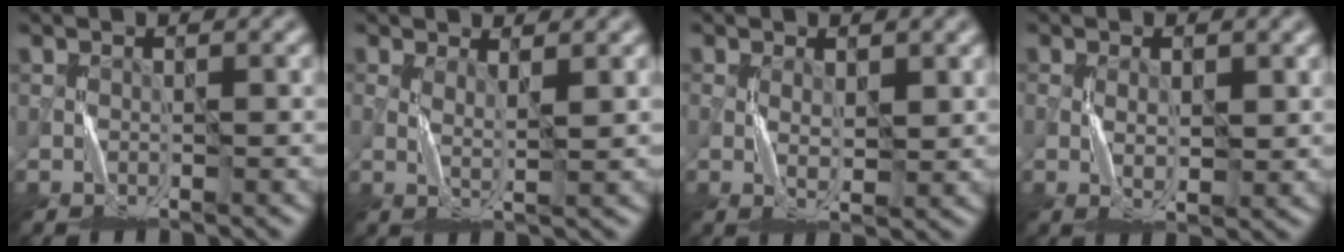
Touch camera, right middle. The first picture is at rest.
{"total": 1.0, "force": [0.4, 0.0, 0.9], "torque": [-0.021, -0.003, 0.009]}
{"total": 1.6, "force": [0.4, 0.7, 1.4], "torque": [-0.030, 0.000, 0.010]}
{"total": 1.9, "force": [0.1, 1.0, 1.7], "torque": [-0.033, 0.001, 0.005]}